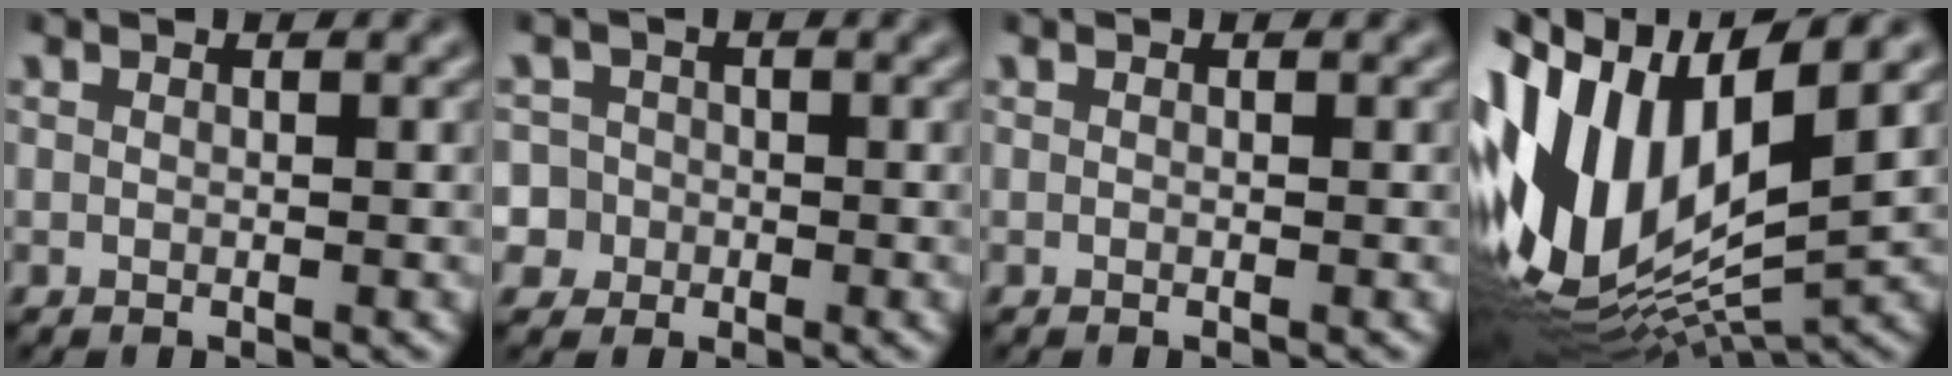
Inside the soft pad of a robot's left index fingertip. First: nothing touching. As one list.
[{"total": 4.0, "force": [-1.3, 3.8, 0.5], "torque": [0.011, 0.021, -0.045]}, {"total": 0.0}, {"total": 15.6, "force": [0.9, 7.3, 13.8], "torque": [-0.300, 0.013, 0.017]}]